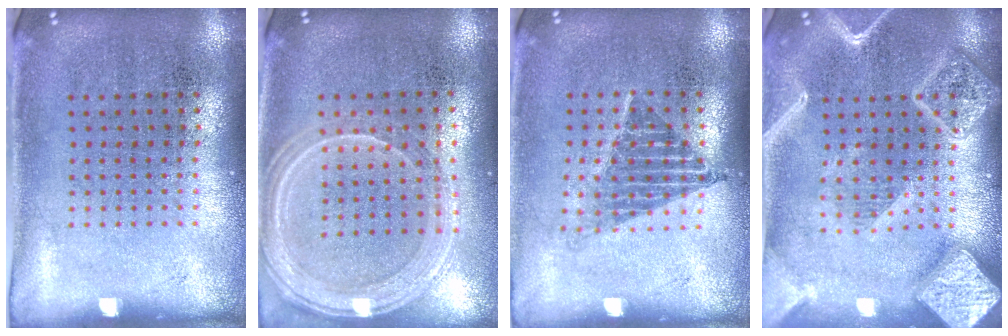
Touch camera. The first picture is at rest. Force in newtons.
{"total": 1.3, "press": 1.3, "slide": 0.1}
{"total": 1.3, "press": 1.1, "slide": 0.7}
{"total": 3.8, "press": 3.8, "slide": 0.3}